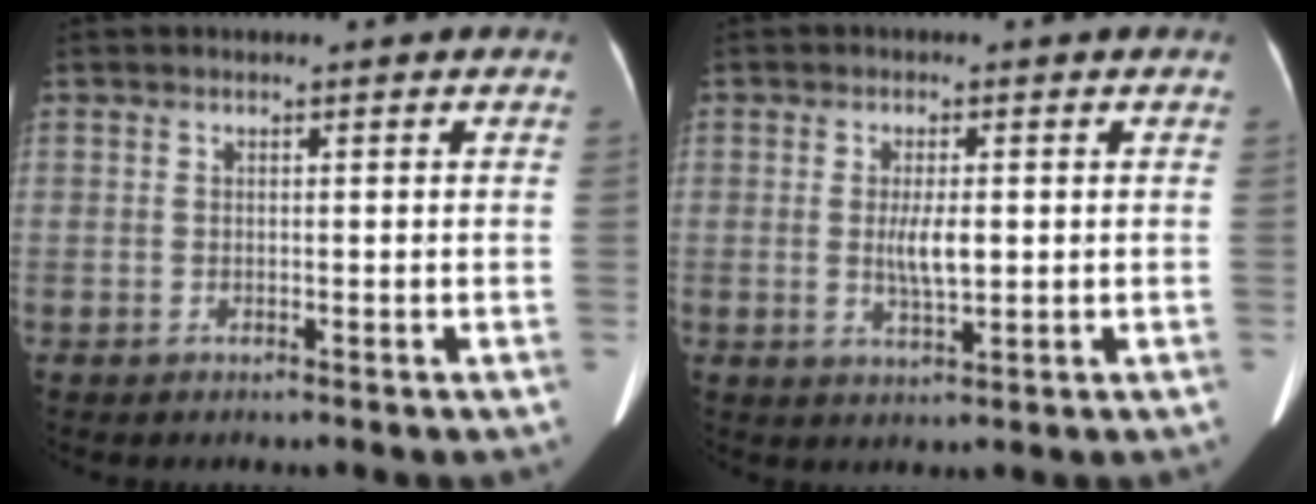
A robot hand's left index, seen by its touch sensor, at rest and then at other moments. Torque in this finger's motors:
{"motor_torque": [0.63, 0.18, 0.39, 0.03]}